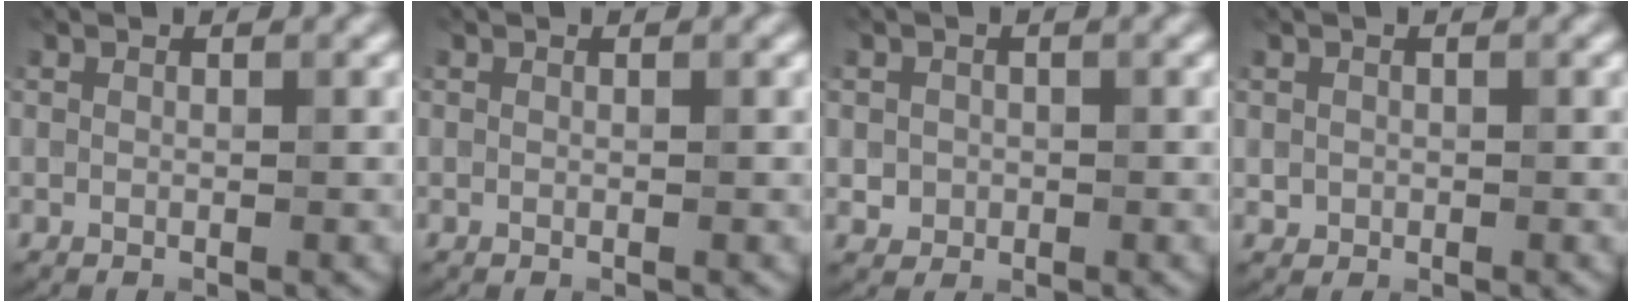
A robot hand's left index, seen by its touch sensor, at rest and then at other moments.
{"total": 0.0}
{"total": 1.4, "force": [-0.1, 1.4, 0.3], "torque": [0.004, -0.005, -0.002]}
{"total": 0.8, "force": [0.1, 0.8, 0.1], "torque": [0.004, -0.004, 0.001]}